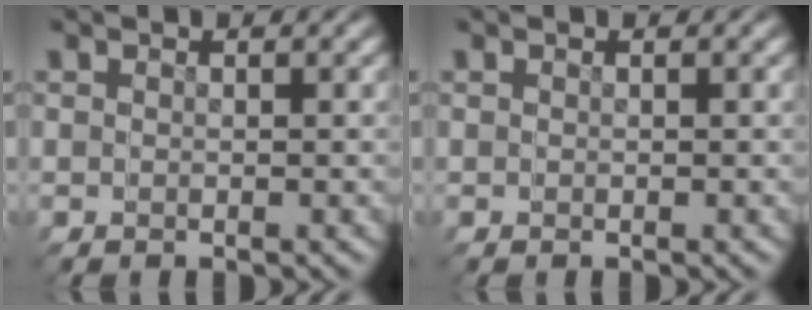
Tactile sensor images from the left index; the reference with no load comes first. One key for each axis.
{"total": 0.0}